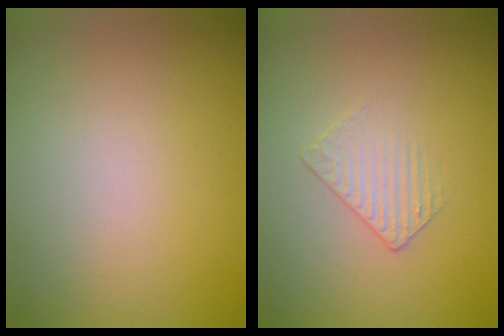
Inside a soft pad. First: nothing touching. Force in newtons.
{"total": 1.3, "press": 0.6, "slide": 1.1}